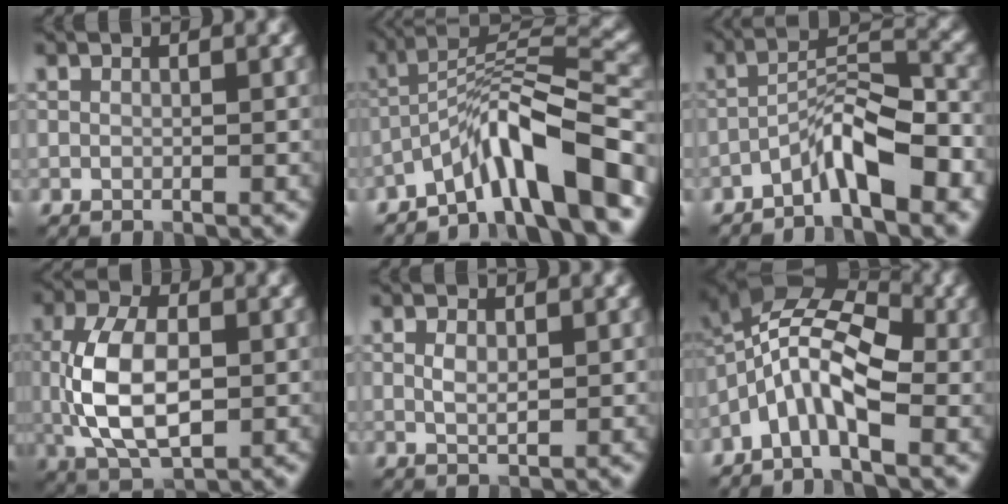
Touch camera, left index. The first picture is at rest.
{"total": 8.8, "force": [-5.6, 1.4, 6.6], "torque": [-0.105, 0.022, -0.102]}
{"total": 5.9, "force": [-3.7, 1.3, 4.3], "torque": [-0.076, 0.017, -0.070]}
{"total": 8.3, "force": [-0.4, 4.7, 6.9], "torque": [-0.146, 0.000, -0.006]}
{"total": 1.6, "force": [0.3, 0.8, 1.3], "torque": [-0.028, -0.001, 0.009]}
{"total": 7.1, "force": [-2.1, 3.1, 6.1], "torque": [-0.116, 0.021, -0.057]}